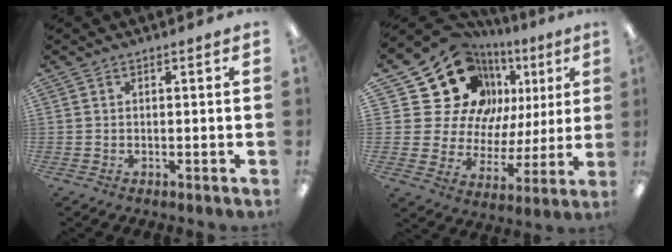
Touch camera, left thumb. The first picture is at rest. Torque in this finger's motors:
{"motor_torque": [0.48, 1.43, 1.14, -1.34, 0.09]}